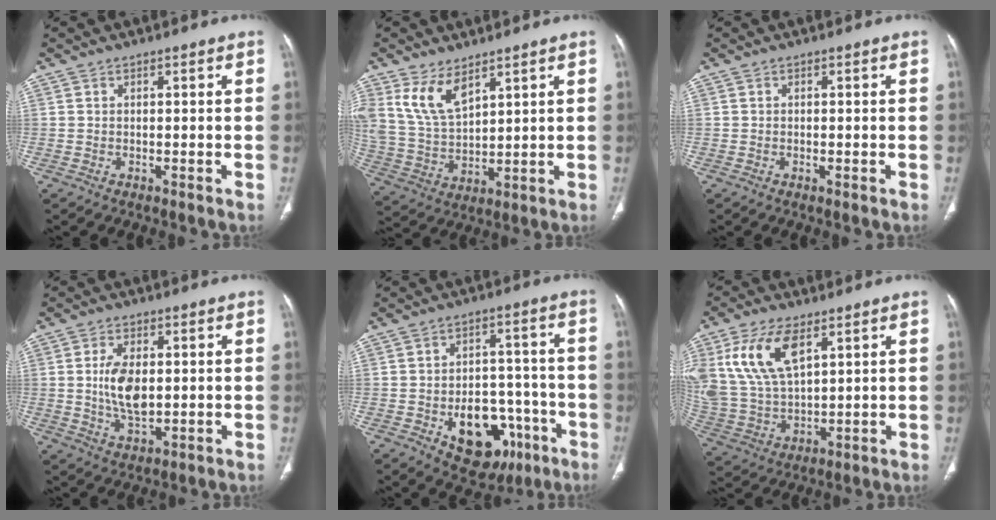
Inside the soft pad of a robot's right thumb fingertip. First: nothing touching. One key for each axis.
{"total": 9.7, "fx": 5.8, "fy": 4.7, "fz": 6.2, "tx": -0.113, "ty": -0.025, "tz": 0.131}
{"total": 0.6, "fx": -0.2, "fy": 0.2, "fz": 0.5, "tx": -0.010, "ty": -0.002, "tz": -0.003}
{"total": 8.4, "fx": 0.5, "fy": 4.5, "fz": 7.0, "tx": -0.129, "ty": -0.007, "tz": 0.015}
{"total": 15.3, "fx": -6.2, "fy": 10.1, "fz": 9.7, "tx": -0.090, "ty": 0.041, "tz": -0.075}
{"total": 15.6, "fx": 6.8, "fy": 8.0, "fz": 11.5, "tx": -0.231, "ty": -0.016, "tz": 0.144}